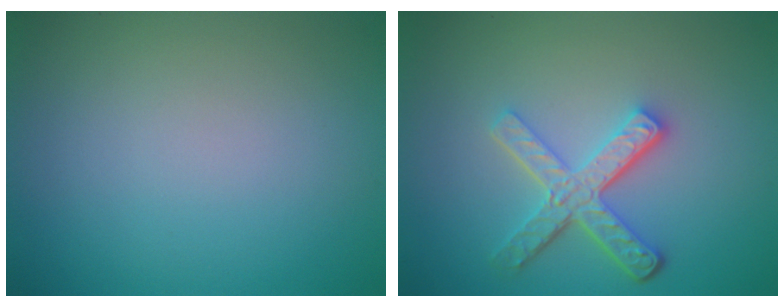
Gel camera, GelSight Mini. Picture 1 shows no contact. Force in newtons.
{"total": 4.7, "press": 3.5, "slide": 3.2}